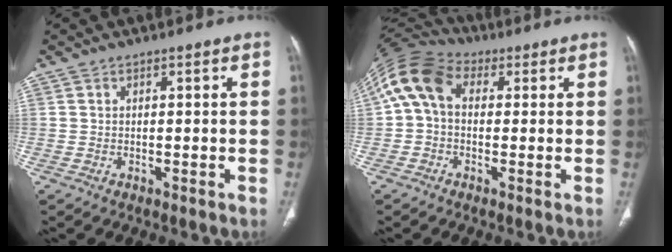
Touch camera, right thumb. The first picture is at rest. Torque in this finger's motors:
{"motor_torque": [0.62, 0.62, 0.44, -0.23, 0.13]}